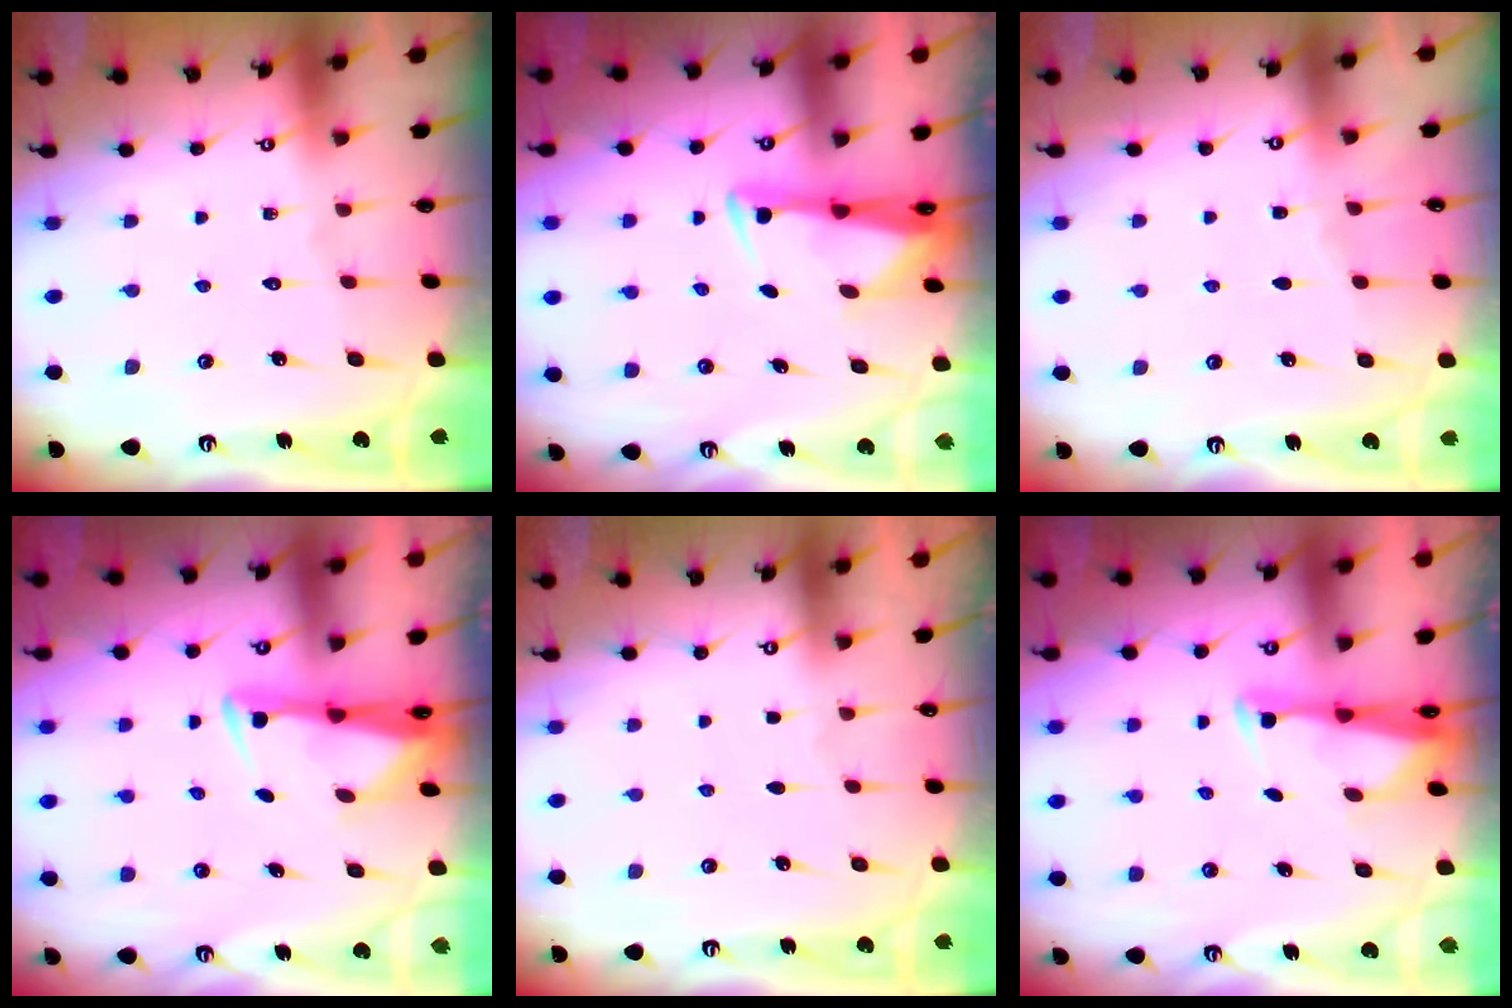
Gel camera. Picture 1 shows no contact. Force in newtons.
{"total": 2.9, "press": 2.7, "slide": 0.9}
{"total": 0.7, "press": 0.7, "slide": 0.2}
{"total": 3.0, "press": 2.8, "slide": 0.9}
{"total": 0.9, "press": 0.9, "slide": 0.1}
{"total": 3.0, "press": 2.9, "slide": 0.8}